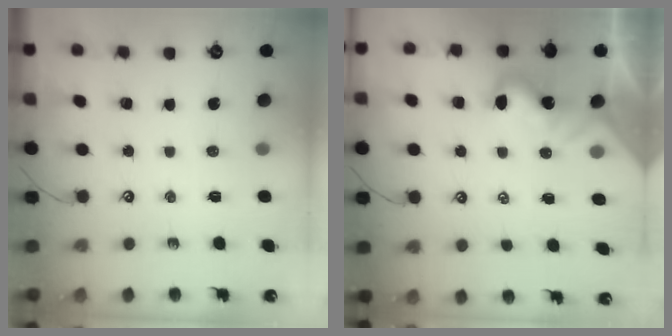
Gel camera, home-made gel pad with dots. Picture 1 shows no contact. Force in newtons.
{"total": 2.0, "press": 1.9, "slide": 0.4}